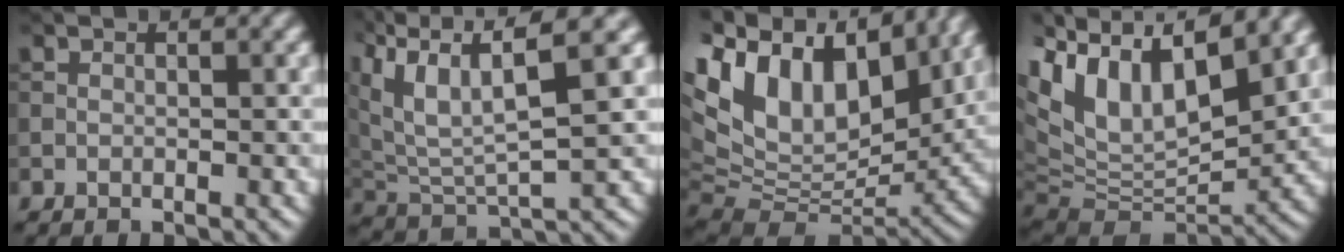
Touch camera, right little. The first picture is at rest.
{"total": 8.1, "force": [4.0, 2.8, 6.4], "torque": [-0.136, 0.005, 0.074]}
{"total": 17.6, "force": [6.4, 10.3, 12.8], "torque": [-0.262, 0.022, 0.121]}
{"total": 14.0, "force": [5.1, 7.9, 10.3], "torque": [-0.206, 0.013, 0.104]}